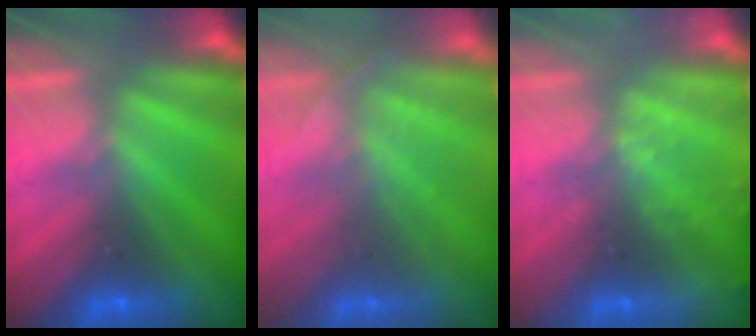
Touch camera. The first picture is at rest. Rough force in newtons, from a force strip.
{"total": 1.7}
{"total": 2.4}